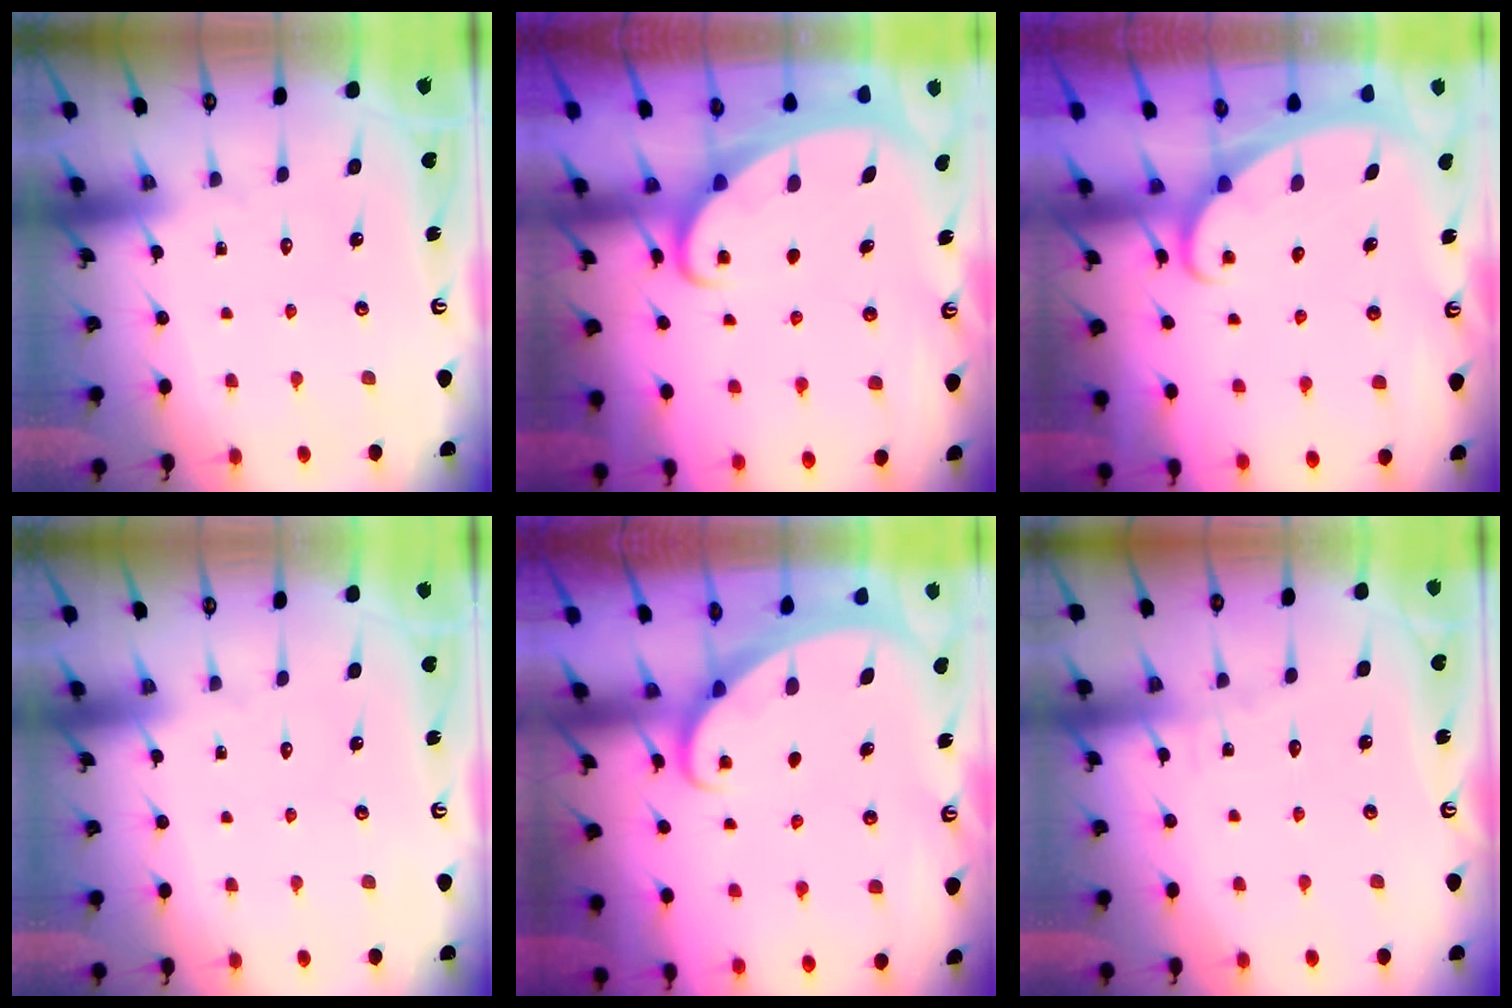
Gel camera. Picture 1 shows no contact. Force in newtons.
{"total": 2.8, "press": 2.7, "slide": 0.3}
{"total": 2.0, "press": 2.0, "slide": 0.1}
{"total": 0.0}
{"total": 1.7, "press": 1.7, "slide": 0.2}
{"total": 3.9, "press": 3.8, "slide": 0.3}